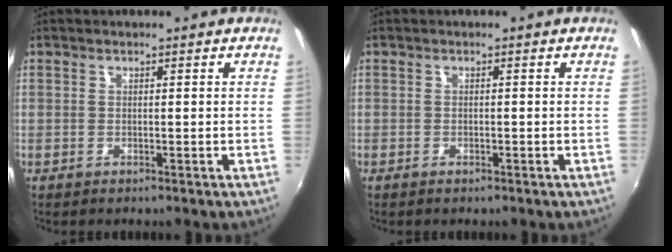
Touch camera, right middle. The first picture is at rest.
{"total": 0.7, "force": [-0.6, 0.4, 0.3], "torque": [-0.005, 0.000, -0.010]}